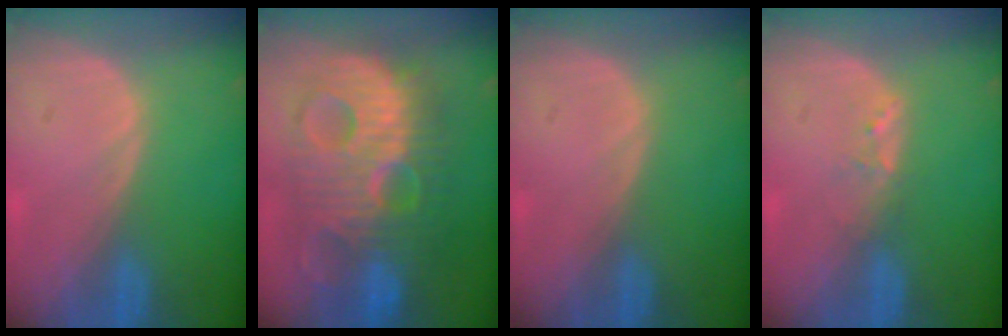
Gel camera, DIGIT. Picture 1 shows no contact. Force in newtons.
{"total": 13.7, "press": 13.7, "slide": 1.2}
{"total": 0.0}
{"total": 1.6, "press": 1.5, "slide": 0.3}